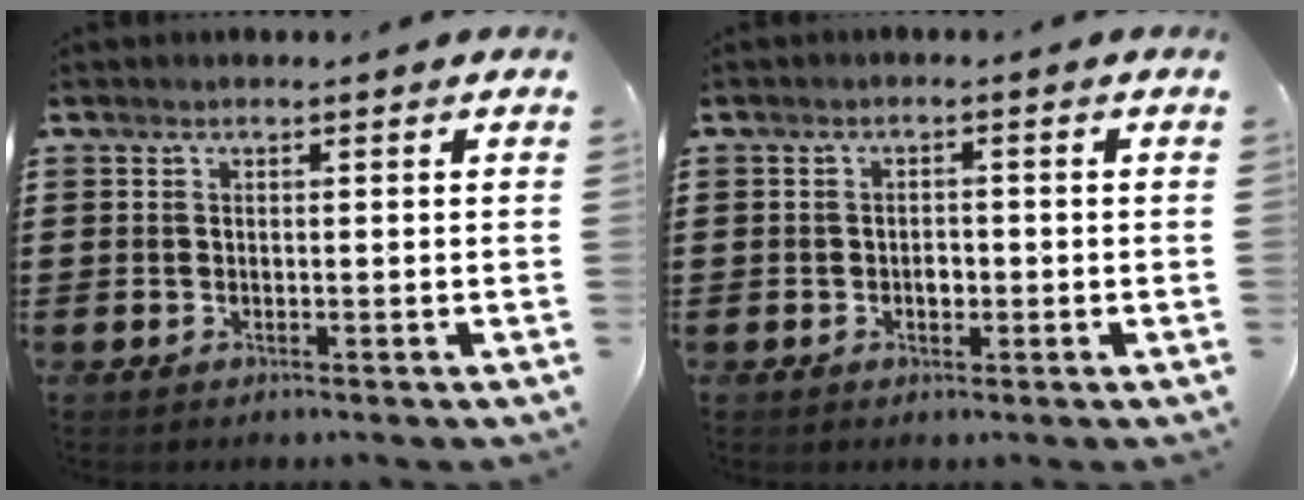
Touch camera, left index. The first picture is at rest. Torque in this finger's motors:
{"motor_torque": [0.02, 0.02, 0.02, 0.03]}